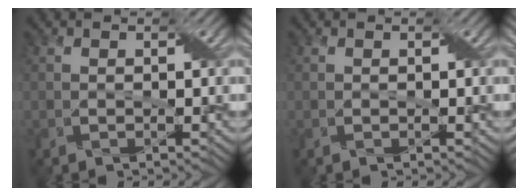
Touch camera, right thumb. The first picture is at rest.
{"total": 0.0}